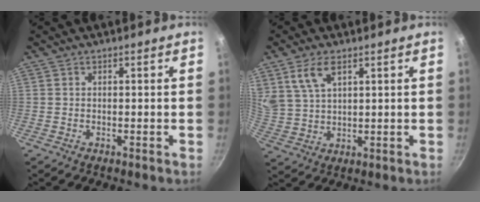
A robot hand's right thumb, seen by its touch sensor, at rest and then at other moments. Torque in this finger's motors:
{"motor_torque": [0.21, 3.66, 1.80, 0.96, 0.28]}